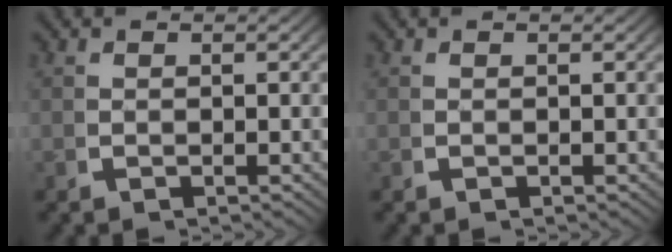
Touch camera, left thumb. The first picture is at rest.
{"total": 0.0}